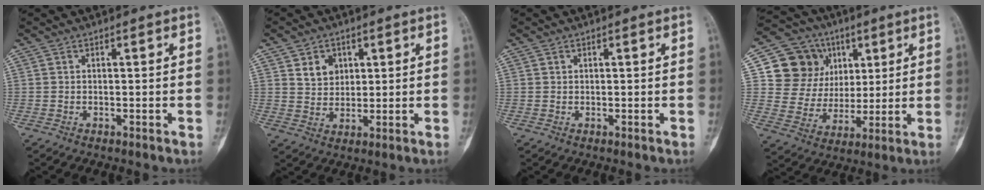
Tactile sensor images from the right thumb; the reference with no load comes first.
{"total": 5.2, "force": [2.2, 4.1, 2.2], "torque": [-0.016, -0.014, 0.042]}
{"total": 0.0}
{"total": 15.2, "force": [5.3, 13.5, 4.5], "torque": [-0.031, 0.001, 0.103]}